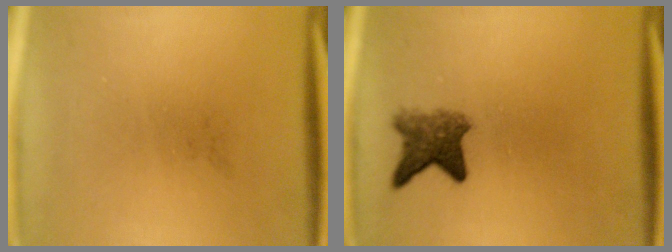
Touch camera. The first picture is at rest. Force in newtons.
{"total": 4.3}